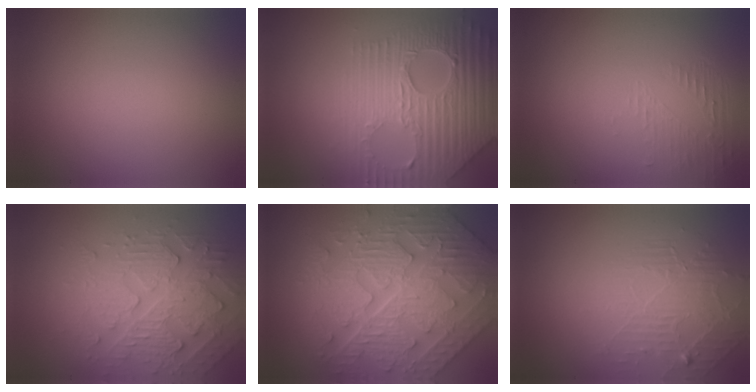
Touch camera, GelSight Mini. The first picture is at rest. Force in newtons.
{"total": 8.7, "press": 5.9, "slide": 6.4}
{"total": 1.3, "press": 0.0, "slide": 1.3}
{"total": 4.7, "press": 4.2, "slide": 2.2}
{"total": 7.2, "press": 6.2, "slide": 3.7}
{"total": 2.2, "press": 1.4, "slide": 1.7}